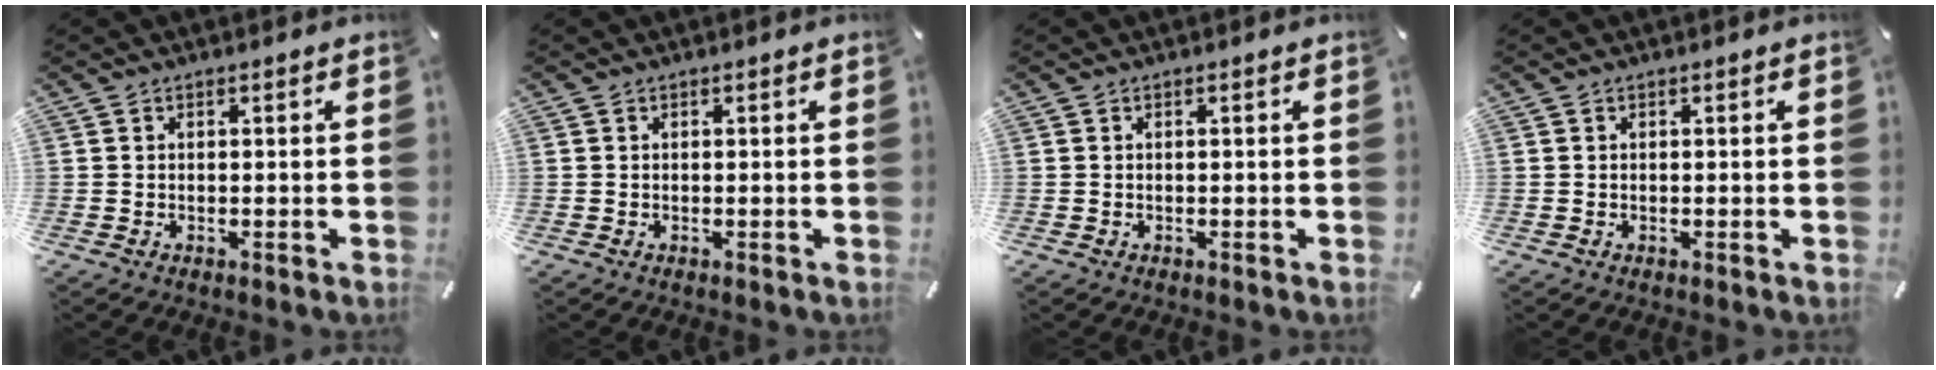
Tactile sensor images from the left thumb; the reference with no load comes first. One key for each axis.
{"total": 0.0}
{"total": 0.0}
{"total": 0.0}